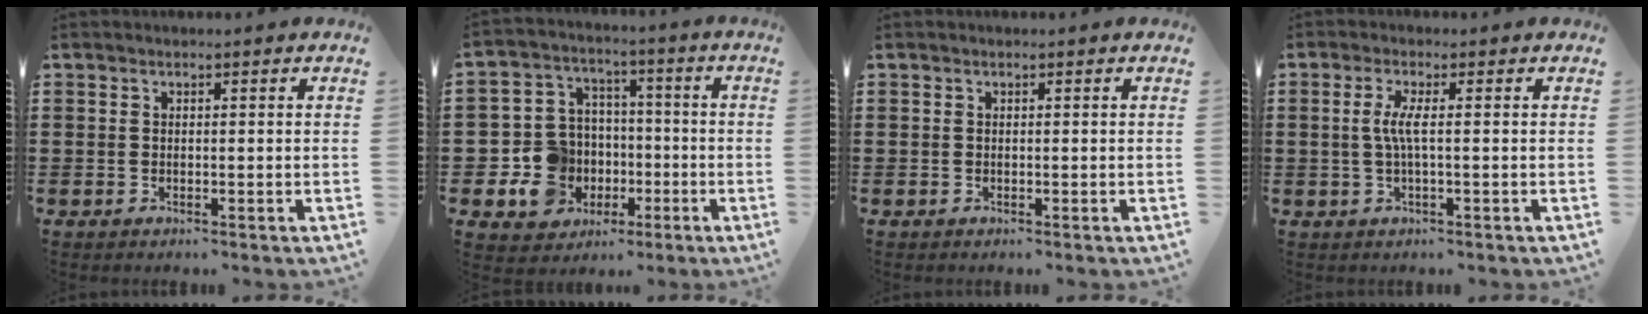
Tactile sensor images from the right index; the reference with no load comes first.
{"total": 10.1, "force": [-2.3, 9.4, 3.1], "torque": [-0.116, 0.013, -0.032]}
{"total": 0.0}
{"total": 3.4, "force": [-0.1, 0.1, 3.4], "torque": [-0.078, -0.009, -0.010]}